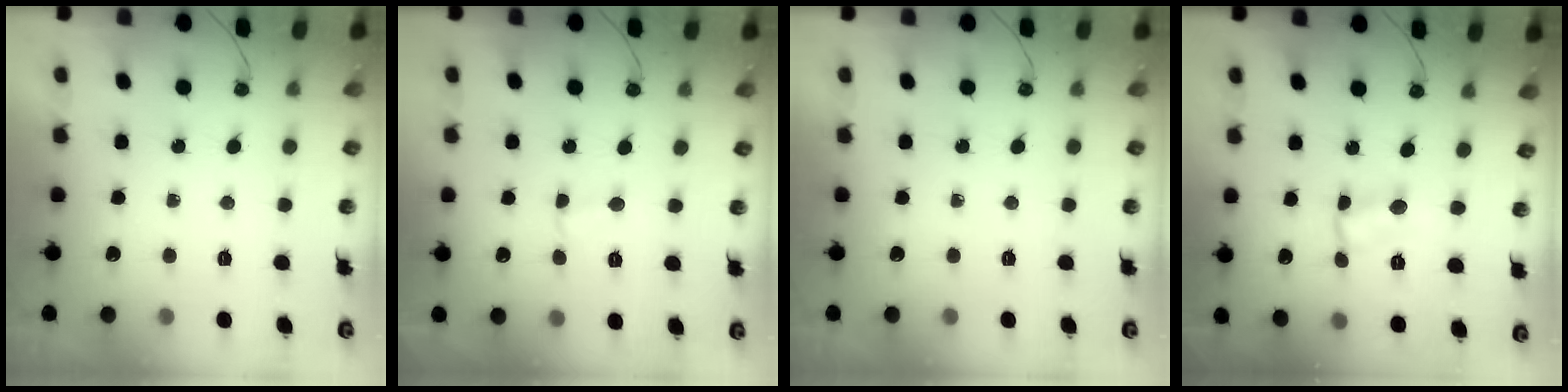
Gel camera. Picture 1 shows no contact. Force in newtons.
{"total": 2.6, "press": 2.6, "slide": 0.3}
{"total": 0.0}
{"total": 1.4, "press": 1.4, "slide": 0.1}